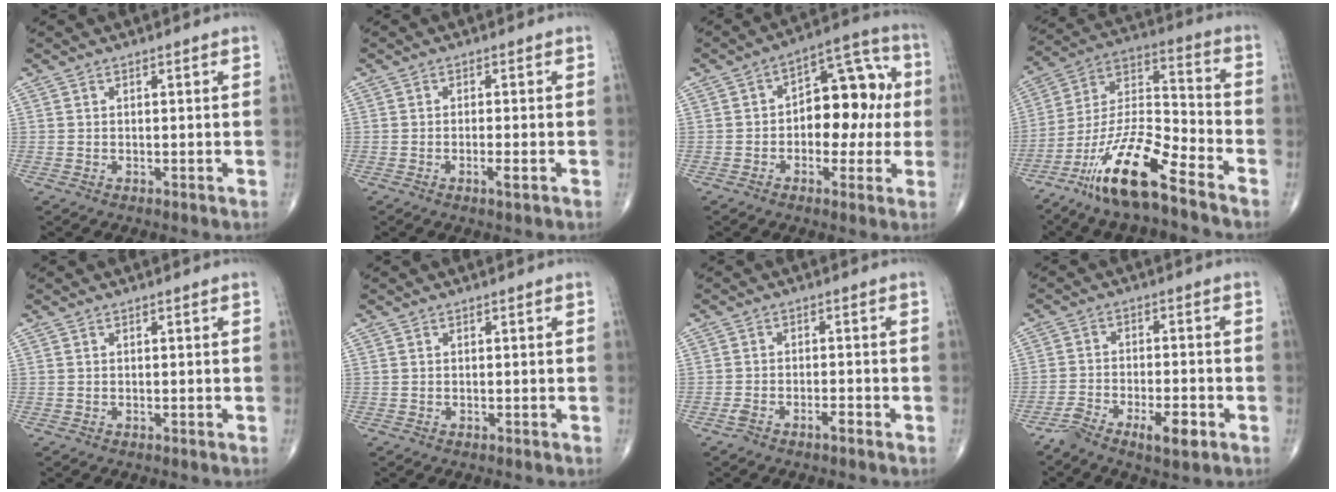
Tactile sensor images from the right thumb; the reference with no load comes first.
{"total": 2.1, "force": [-0.9, 0.2, 1.8], "torque": [-0.032, -0.001, -0.020]}
{"total": 13.6, "force": [0.2, 8.1, 11.0], "torque": [-0.104, 0.040, -0.006]}
{"total": 17.3, "force": [-11.7, 3.8, 12.2], "torque": [-0.227, 0.071, -0.219]}
{"total": 0.0}
{"total": 0.0}
{"total": 2.4, "force": [-1.8, 0.6, 1.5], "torque": [-0.034, 0.014, -0.032]}
{"total": 7.2, "force": [-4.3, 2.1, 5.3], "torque": [-0.100, 0.020, -0.072]}